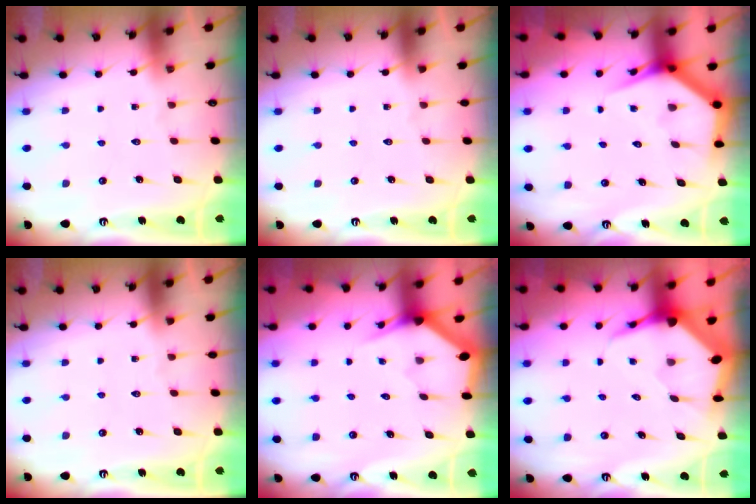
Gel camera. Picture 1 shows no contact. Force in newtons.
{"total": 0.0}
{"total": 4.2, "press": 4.2, "slide": 0.4}
{"total": 0.0}
{"total": 3.0, "press": 3.0, "slide": 0.0}
{"total": 5.6, "press": 5.5, "slide": 0.8}